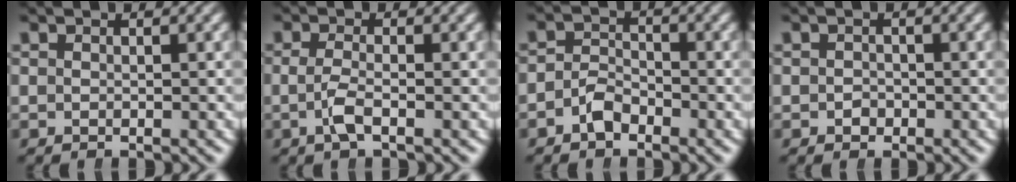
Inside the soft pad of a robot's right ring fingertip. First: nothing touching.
{"total": 1.8, "force": [-0.8, 0.3, 1.6], "torque": [-0.042, -0.015, -0.010]}
{"total": 2.2, "force": [-1.6, 1.4, 0.7], "torque": [-0.018, -0.010, -0.027]}
{"total": 0.6, "force": [-0.5, 0.3, -0.3], "torque": [0.003, -0.008, -0.005]}